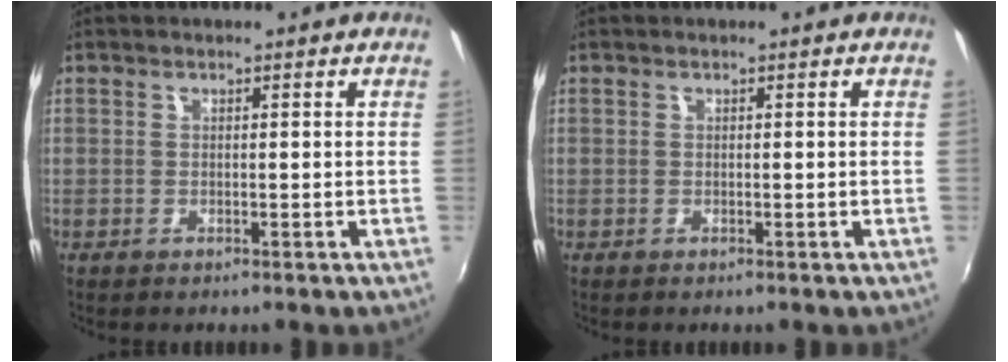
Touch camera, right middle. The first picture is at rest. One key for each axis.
{"total": 0.0}